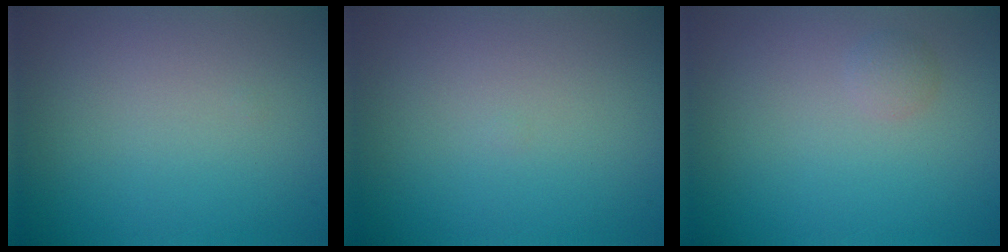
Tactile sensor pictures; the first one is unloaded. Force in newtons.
{"total": 0.0}
{"total": 0.8, "press": 0.8, "slide": 0.0}